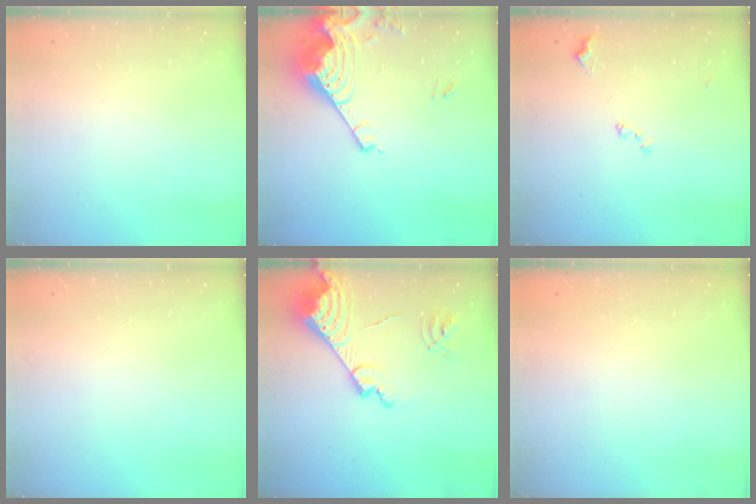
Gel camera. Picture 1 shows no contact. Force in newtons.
{"total": 17.1, "press": 17.0, "slide": 1.5}
{"total": 8.7, "press": 8.6, "slide": 1.1}
{"total": 0.0}
{"total": 17.6, "press": 17.5, "slide": 1.8}
{"total": 1.0, "press": 0.9, "slide": 0.4}